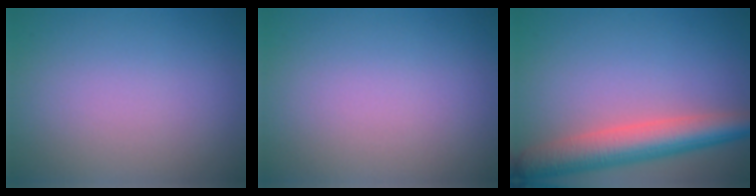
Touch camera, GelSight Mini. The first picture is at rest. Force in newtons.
{"total": 0.0}
{"total": 6.4, "press": 6.4, "slide": 0.3}